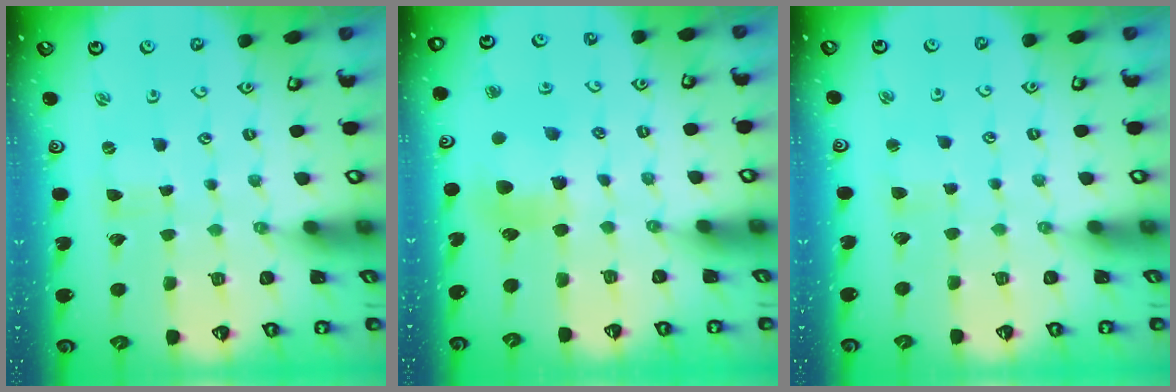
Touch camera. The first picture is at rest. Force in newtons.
{"total": 8.2, "press": 8.1, "slide": 0.7}
{"total": 3.4, "press": 3.4, "slide": 0.3}